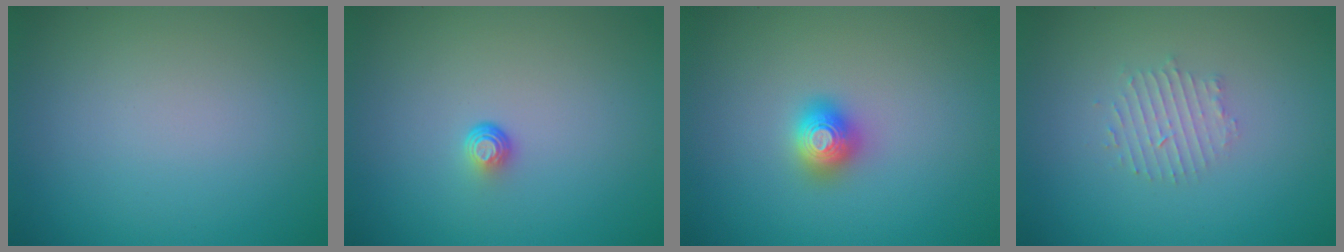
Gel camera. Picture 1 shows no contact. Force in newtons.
{"total": 1.0, "press": 0.6, "slide": 0.8}
{"total": 2.0, "press": 2.0, "slide": 0.1}
{"total": 1.8, "press": 1.7, "slide": 0.4}